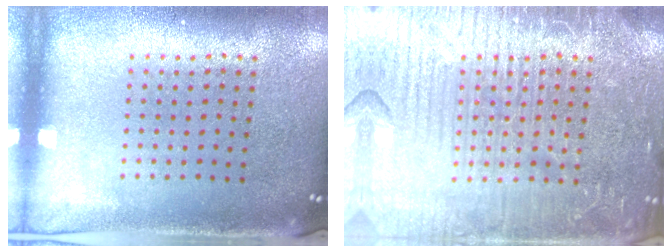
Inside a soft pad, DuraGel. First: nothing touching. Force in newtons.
{"total": 7.2, "press": 7.1, "slide": 0.8}